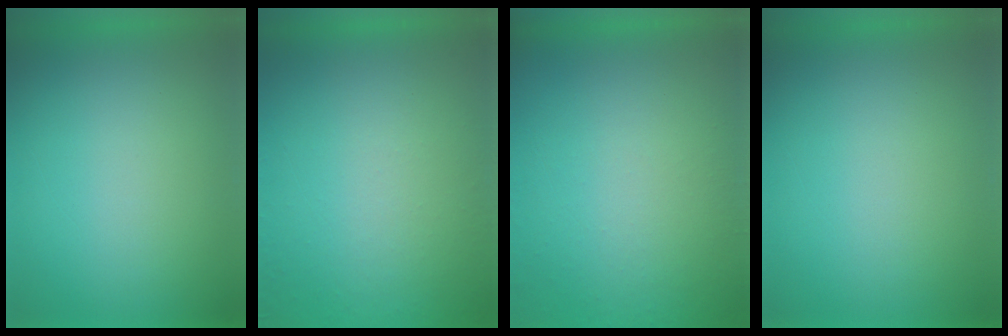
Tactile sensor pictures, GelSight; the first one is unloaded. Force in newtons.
{"total": 4.7}
{"total": 4.9}
{"total": 0.0}